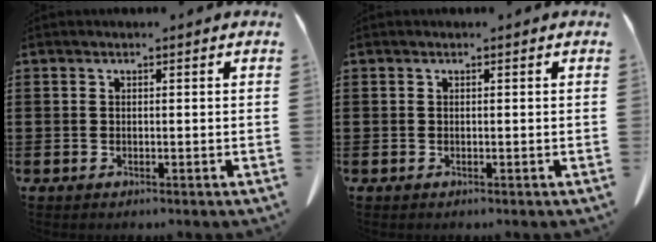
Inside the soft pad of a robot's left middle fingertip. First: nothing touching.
{"total": 0.0}